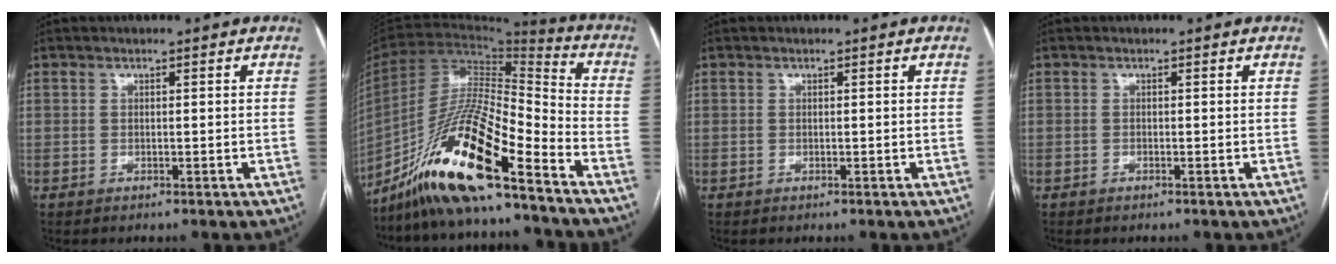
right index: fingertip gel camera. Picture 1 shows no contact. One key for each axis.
{"total": 19.0, "fx": -13.1, "fy": 1.5, "fz": 13.6, "tx": -0.281, "ty": -0.021, "tz": -0.245}
{"total": 0.0}
{"total": 0.0}